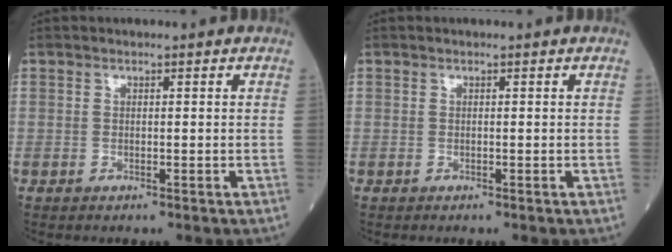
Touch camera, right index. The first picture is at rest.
{"total": 0.0}